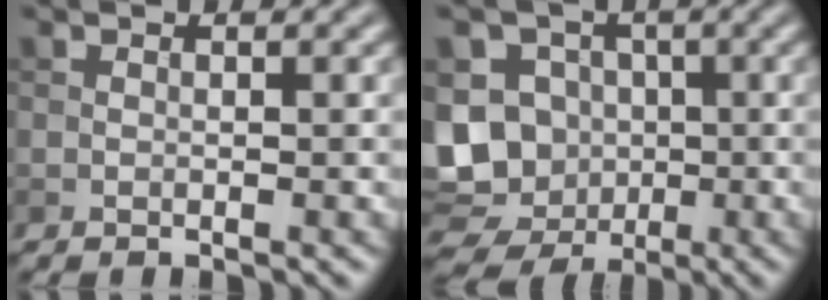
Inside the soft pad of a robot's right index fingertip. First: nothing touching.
{"total": 10.2, "force": [-1.2, 8.9, 4.8], "torque": [-0.062, -0.009, -0.036]}